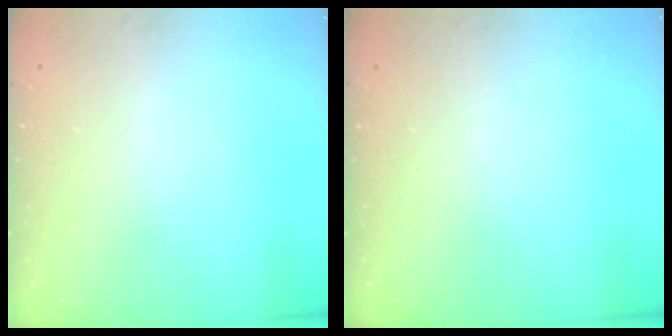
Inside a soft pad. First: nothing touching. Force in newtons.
{"total": 0.0}